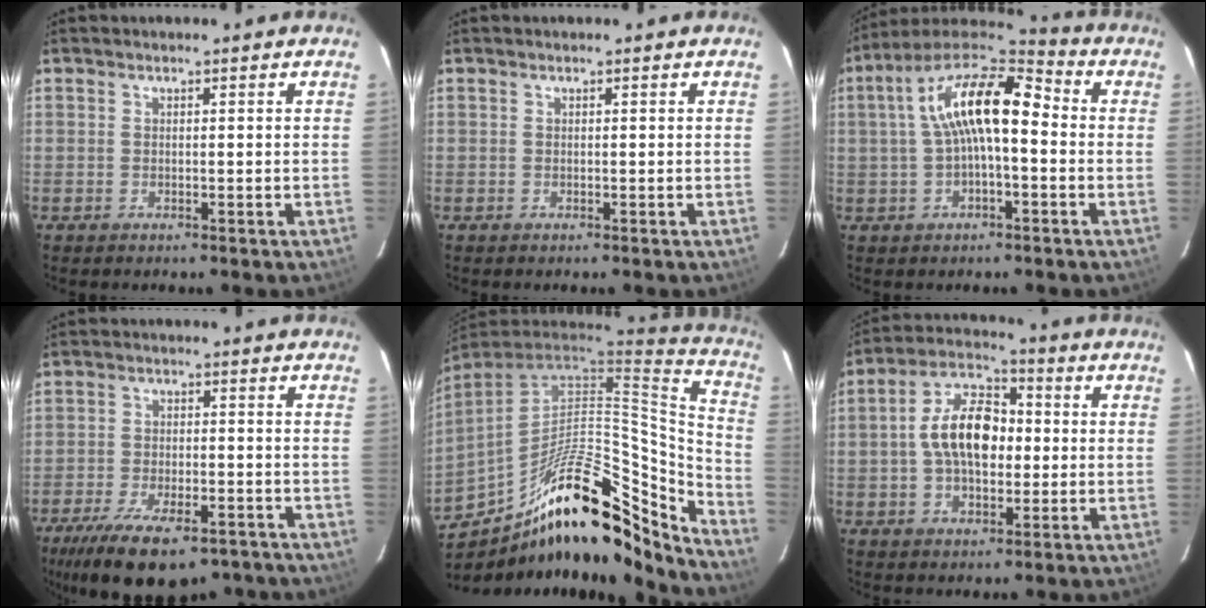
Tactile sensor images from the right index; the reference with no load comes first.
{"total": 0.0}
{"total": 14.1, "force": [0.6, 5.5, 12.9], "torque": [-0.240, 0.029, 0.003]}
{"total": 17.6, "force": [-12.4, 6.9, 10.4], "torque": [-0.212, -0.035, -0.187]}
{"total": 24.2, "force": [-16.9, 7.5, 15.6], "torque": [-0.228, -0.008, -0.273]}
{"total": 11.9, "force": [-0.1, 6.9, 9.7], "torque": [-0.182, 0.027, -0.005]}